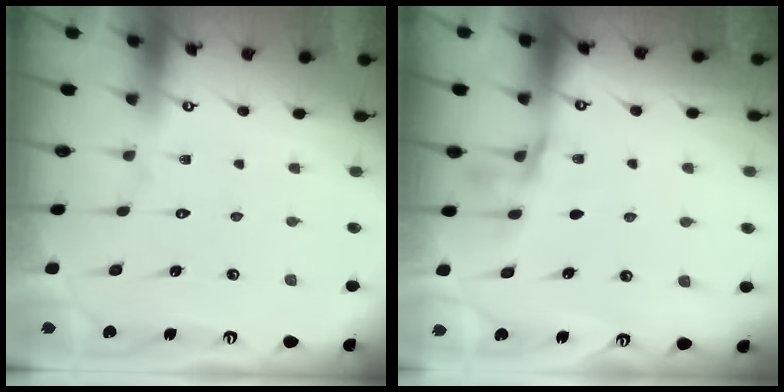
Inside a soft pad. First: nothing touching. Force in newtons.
{"total": 6.0, "press": 5.8, "slide": 1.3}